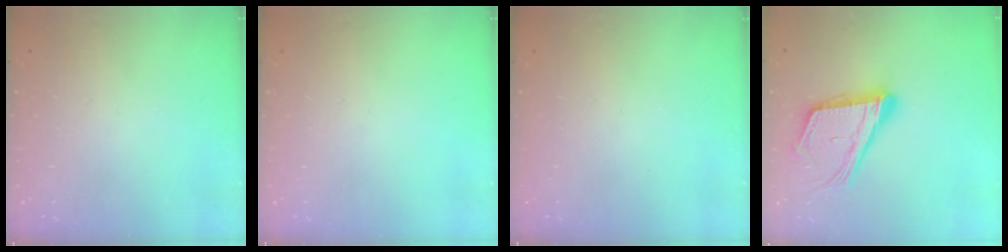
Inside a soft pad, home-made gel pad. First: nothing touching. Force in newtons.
{"total": 0.0}
{"total": 0.0}
{"total": 18.5, "press": 18.2, "slide": 3.5}